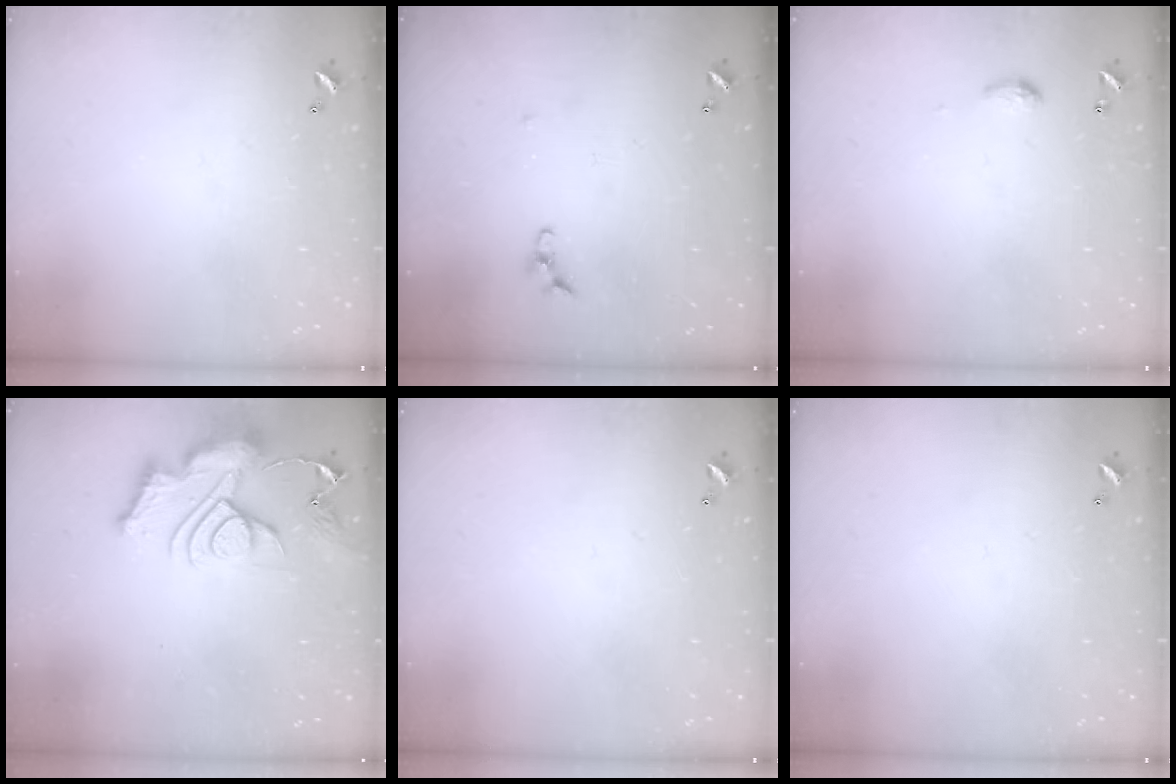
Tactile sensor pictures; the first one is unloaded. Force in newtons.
{"total": 4.6, "press": 4.5, "slide": 0.7}
{"total": 4.7, "press": 4.7, "slide": 0.6}
{"total": 13.4, "press": 13.4, "slide": 1.4}
{"total": 0.0}
{"total": 0.0}